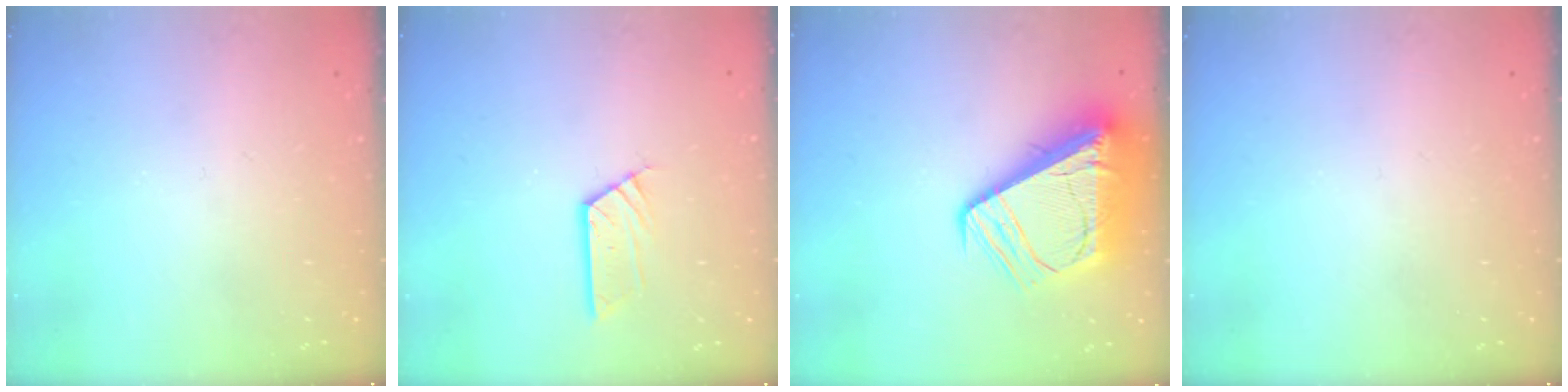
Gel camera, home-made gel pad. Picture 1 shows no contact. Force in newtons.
{"total": 5.3, "press": 5.3, "slide": 0.1}
{"total": 16.1, "press": 16.0, "slide": 1.9}
{"total": 0.0}